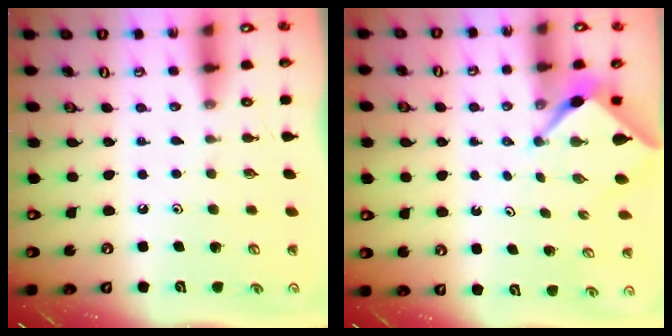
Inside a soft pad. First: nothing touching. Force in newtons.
{"total": 2.2, "press": 2.2, "slide": 0.3}